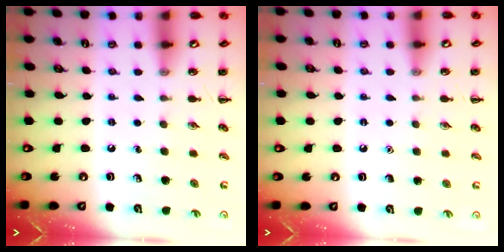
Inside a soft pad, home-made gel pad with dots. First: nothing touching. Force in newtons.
{"total": 1.6, "press": 1.6, "slide": 0.1}